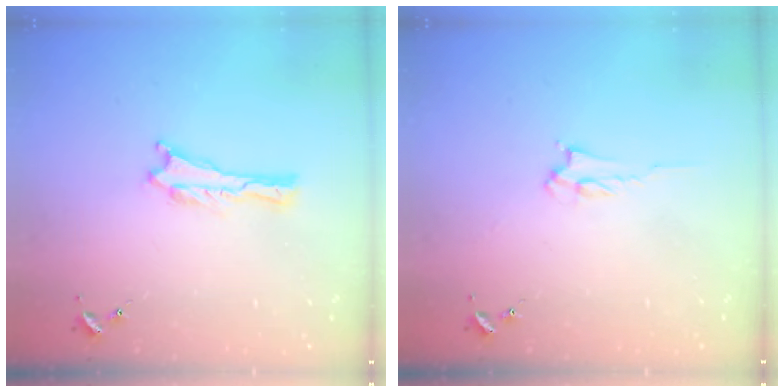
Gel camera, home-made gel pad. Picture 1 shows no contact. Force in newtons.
{"total": 2.0, "press": 1.9, "slide": 0.3}